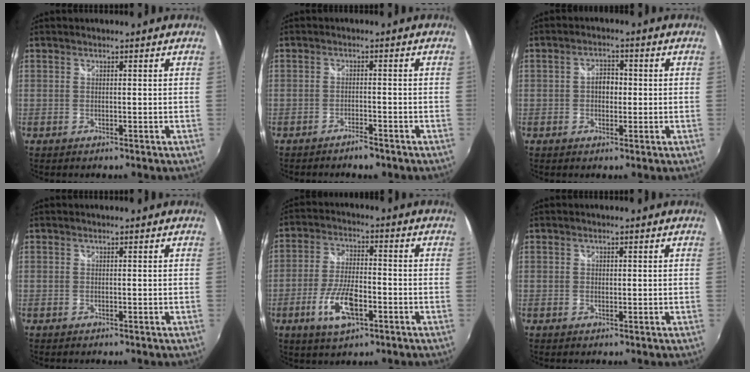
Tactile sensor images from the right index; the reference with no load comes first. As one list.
[{"total": 2.6, "force": [-2.3, 0.7, 1.2], "torque": [-0.029, -0.002, -0.037]}, {"total": 3.5, "force": [-0.2, 2.5, 2.3], "torque": [-0.036, 0.008, -0.005]}, {"total": 0.0}, {"total": 10.1, "force": [-4.3, 4.0, 8.2], "torque": [-0.169, -0.008, -0.077]}, {"total": 0.7, "force": [0.1, 0.7, 0.3], "torque": [-0.004, 0.001, 0.001]}]